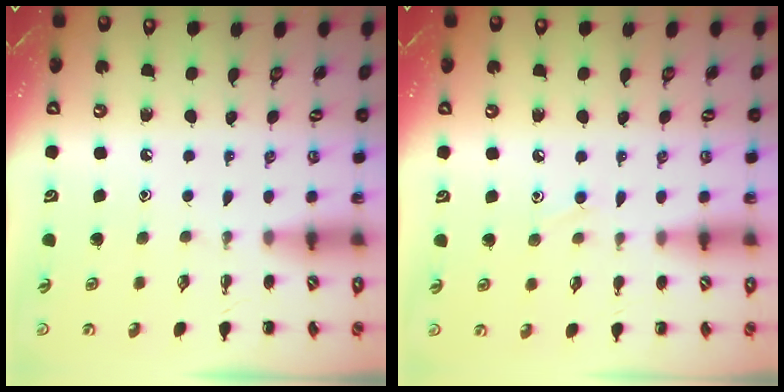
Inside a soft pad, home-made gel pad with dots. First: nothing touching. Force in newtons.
{"total": 6.5, "press": 6.1, "slide": 2.3}